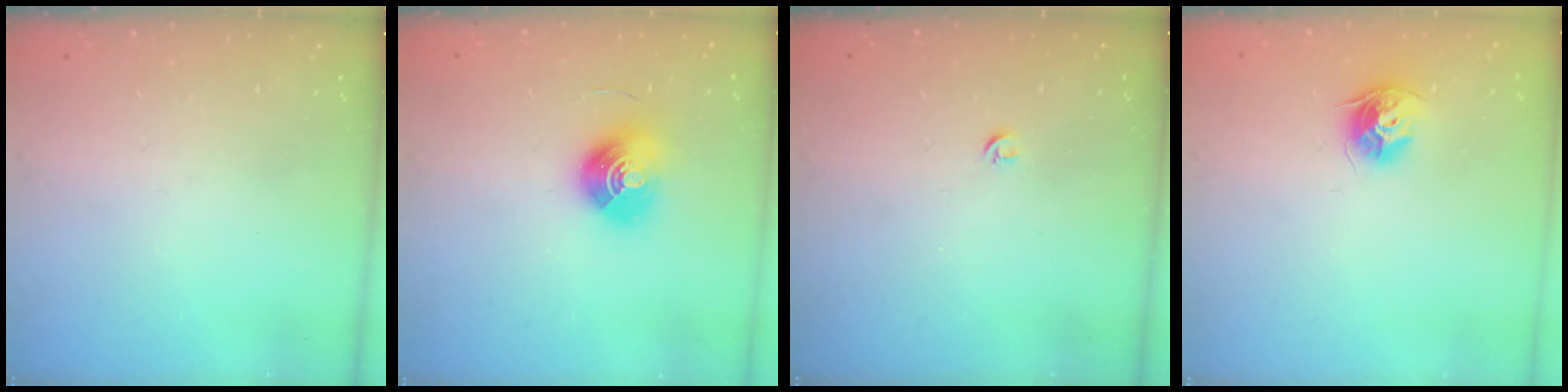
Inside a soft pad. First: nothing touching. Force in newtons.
{"total": 9.9, "press": 9.9, "slide": 0.9}
{"total": 3.4, "press": 3.4, "slide": 0.5}
{"total": 9.5, "press": 9.5, "slide": 0.3}